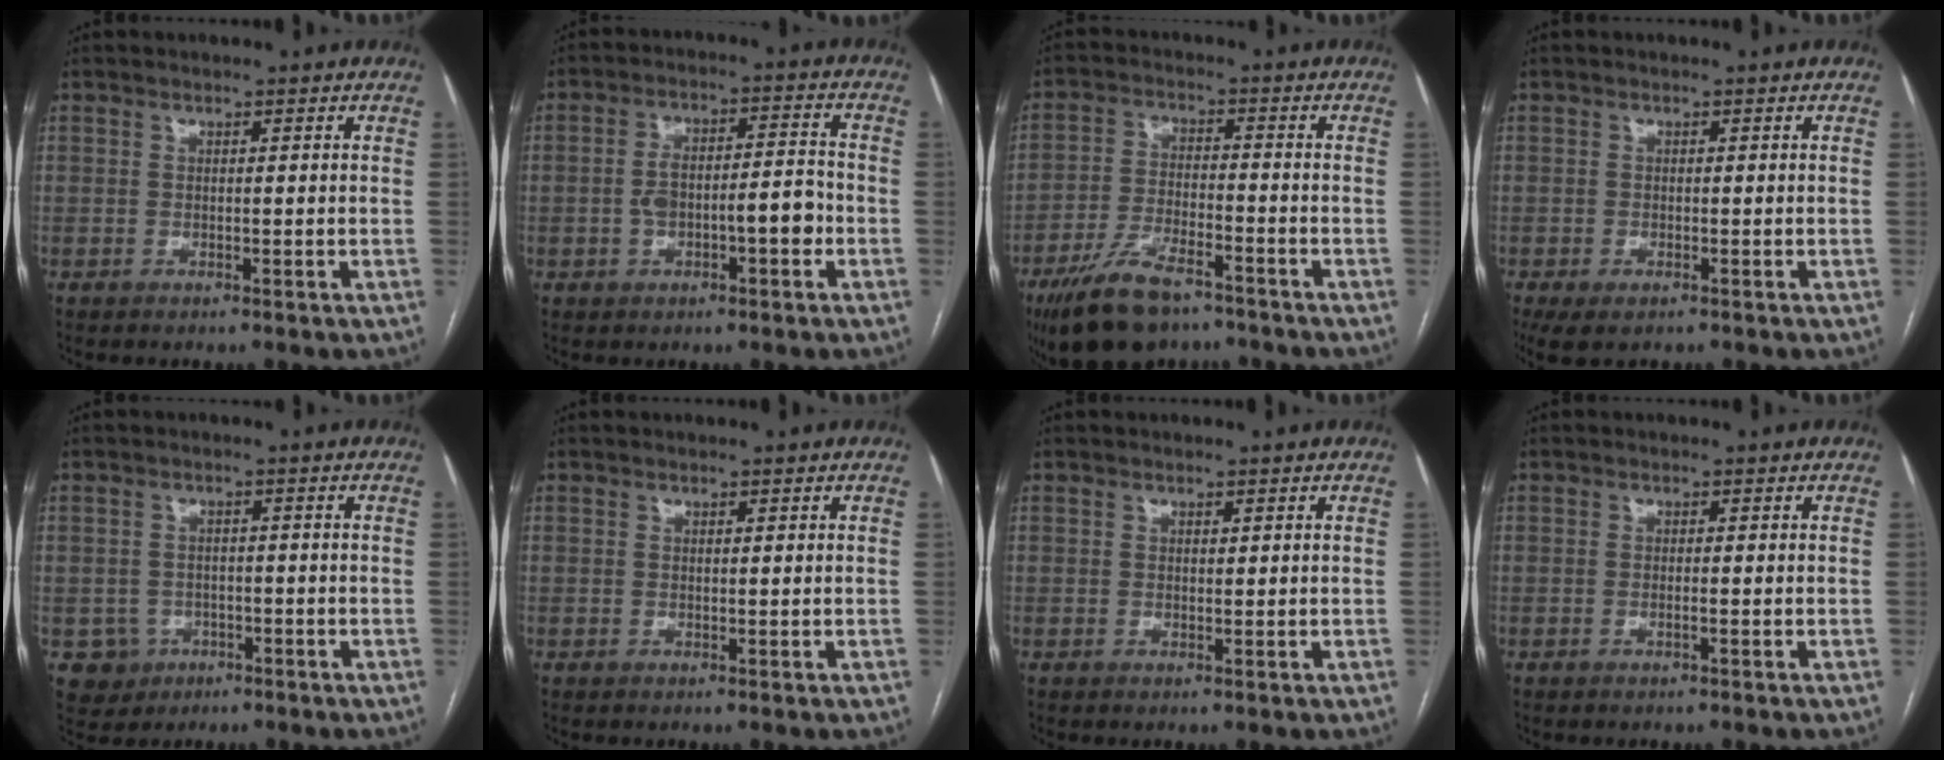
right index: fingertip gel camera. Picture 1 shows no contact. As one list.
[{"total": 8.1, "force": [-2.0, 2.7, 7.3], "torque": [-0.132, 0.030, -0.030]}, {"total": 11.3, "force": [-7.8, 4.1, 7.0], "torque": [-0.143, -0.014, -0.139]}, {"total": 4.0, "force": [-2.4, 1.9, 2.5], "torque": [-0.048, -0.010, -0.036]}, {"total": 4.4, "force": [-1.5, 4.1, 0.2], "torque": [0.005, 0.011, -0.017]}, {"total": 0.0}, {"total": 0.6, "force": [0.3, 0.3, 0.4], "torque": [-0.006, -0.003, 0.005]}, {"total": 0.7, "force": [-0.3, -0.1, 0.6], "torque": [-0.013, 0.000, -0.003]}]